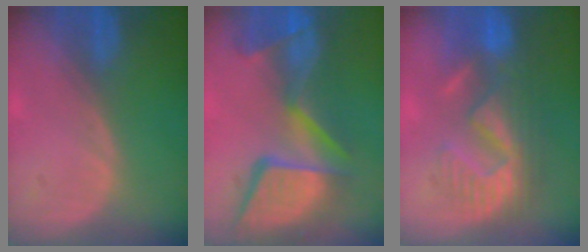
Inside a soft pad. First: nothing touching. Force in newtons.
{"total": 13.7, "press": 11.2, "slide": 8.0}
{"total": 9.0, "press": 8.9, "slide": 1.6}